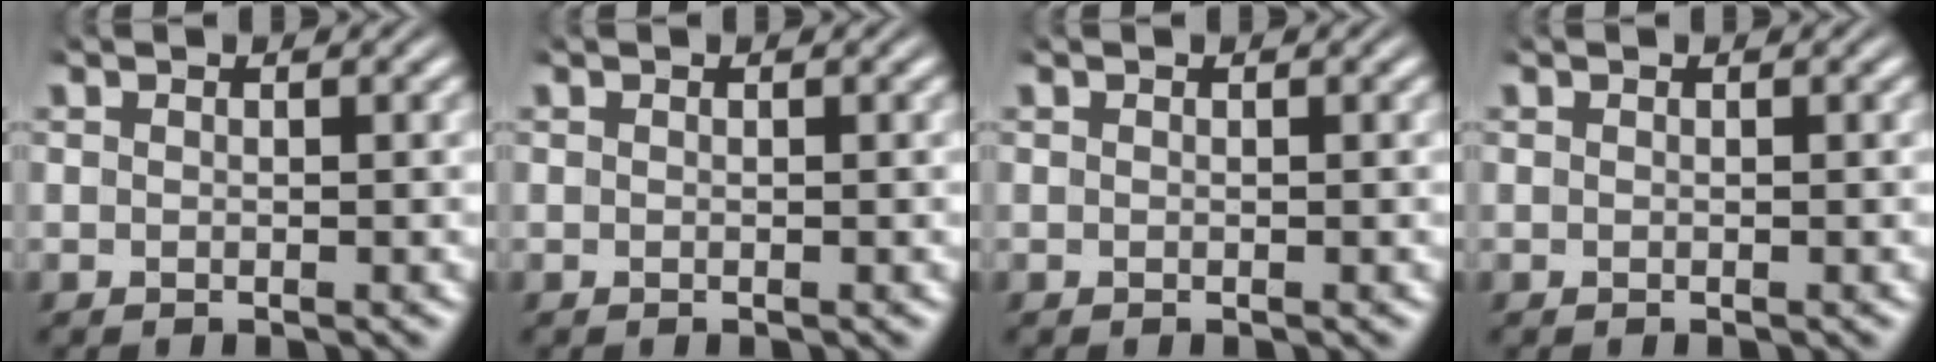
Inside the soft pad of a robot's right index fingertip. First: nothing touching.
{"total": 0.0}
{"total": 0.0}
{"total": 0.0}